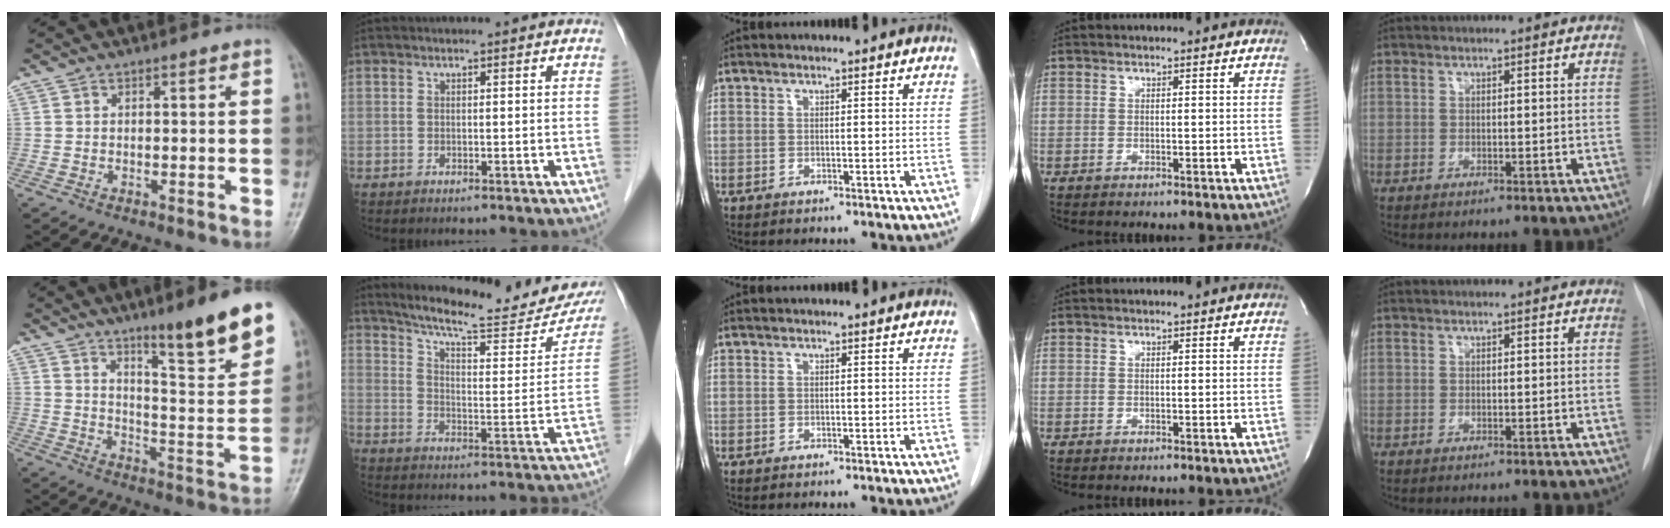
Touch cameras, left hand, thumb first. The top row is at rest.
{"thumb": {"total": 16.4, "force": [10.7, 2.3, 12.2], "torque": [-0.149, -0.070, 0.166]}, "index": {"total": 21.4, "force": [19.3, 3.4, 8.8], "torque": [-0.124, -0.034, 0.254]}}